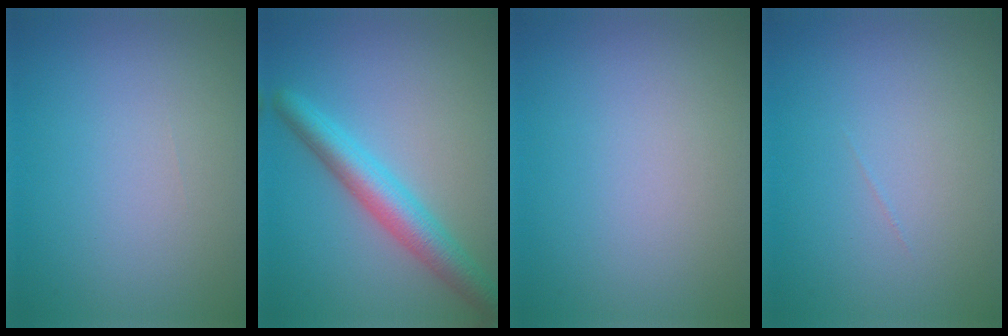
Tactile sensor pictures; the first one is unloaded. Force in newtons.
{"total": 4.7, "press": 4.7, "slide": 0.1}
{"total": 0.0}
{"total": 0.0}